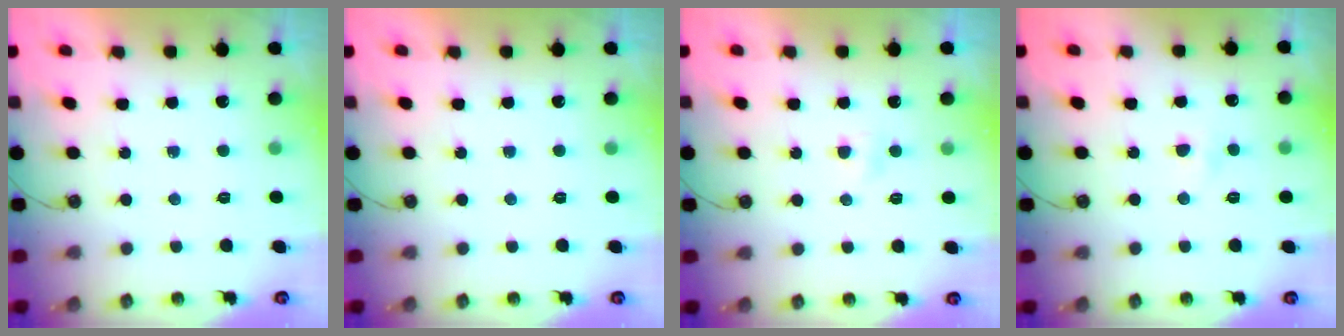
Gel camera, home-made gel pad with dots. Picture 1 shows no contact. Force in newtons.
{"total": 0.0}
{"total": 2.4, "press": 2.3, "slide": 0.3}
{"total": 3.9, "press": 3.8, "slide": 0.6}